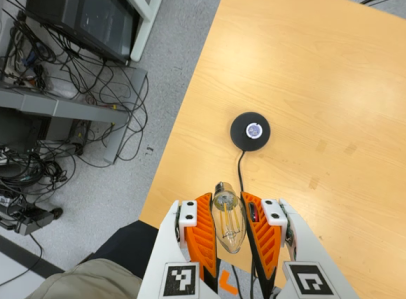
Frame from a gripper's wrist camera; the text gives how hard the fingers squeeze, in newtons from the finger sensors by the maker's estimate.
{"total": 21.7, "left": 23.6, "right": 19.9}